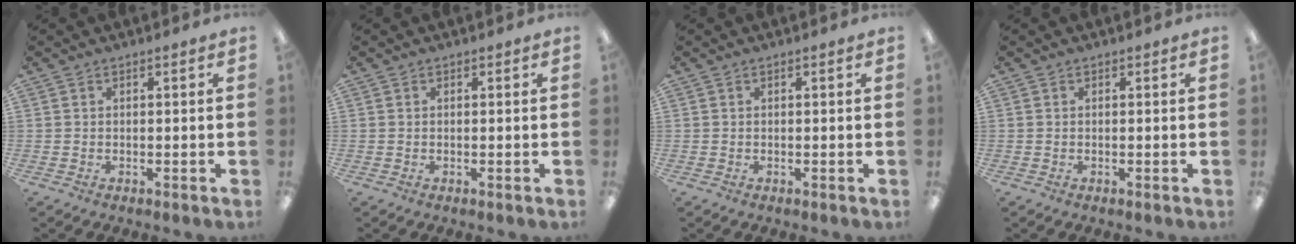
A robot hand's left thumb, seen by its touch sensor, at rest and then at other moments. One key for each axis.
{"total": 0.0}
{"total": 0.0}
{"total": 0.0}